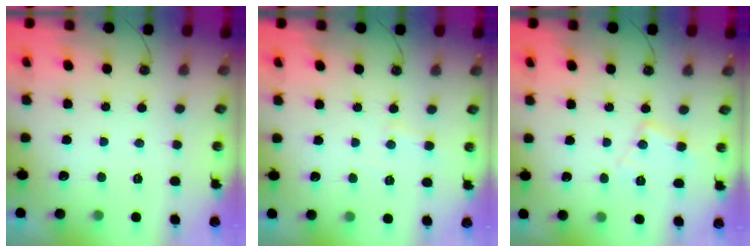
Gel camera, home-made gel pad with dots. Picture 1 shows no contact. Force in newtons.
{"total": 3.6, "press": 3.5, "slide": 0.6}
{"total": 8.5, "press": 8.5, "slide": 0.6}